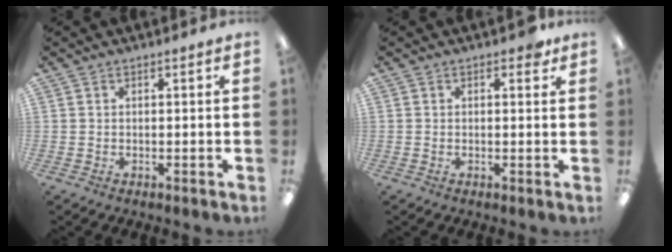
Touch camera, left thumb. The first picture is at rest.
{"total": 1.6, "force": [1.0, 0.9, 1.0], "torque": [-0.005, -0.003, 0.014]}